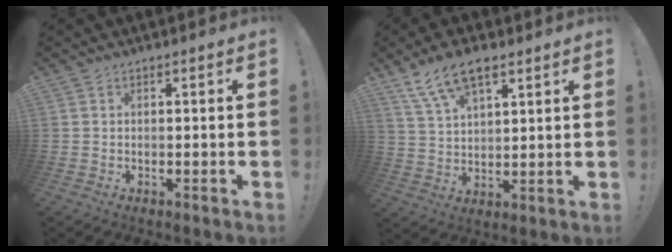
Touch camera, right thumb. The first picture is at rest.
{"total": 10.7, "force": [7.0, 4.7, 6.6], "torque": [-0.117, -0.027, 0.132]}